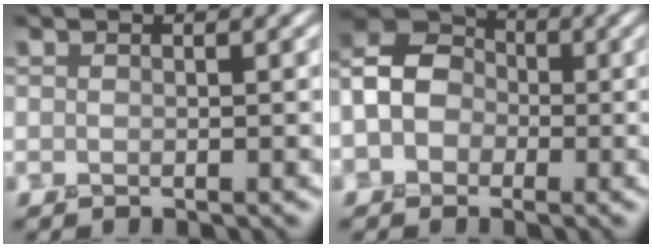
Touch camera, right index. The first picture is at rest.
{"total": 6.9, "force": [-0.9, 5.8, 3.6], "torque": [-0.071, 0.015, -0.032]}